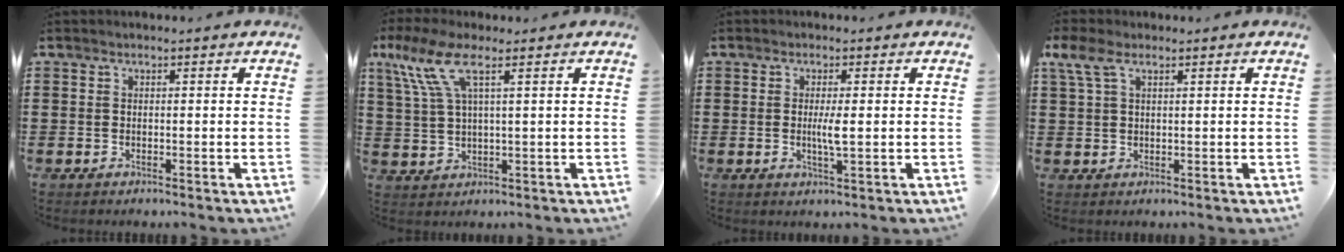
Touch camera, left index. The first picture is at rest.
{"total": 7.8, "force": [3.8, 1.6, 6.6], "torque": [-0.160, 0.000, 0.062]}
{"total": 3.0, "force": [0.1, 0.3, 3.0], "torque": [-0.056, -0.004, -0.001]}
{"total": 3.8, "force": [1.6, 1.8, 3.0], "torque": [-0.078, 0.001, 0.023]}